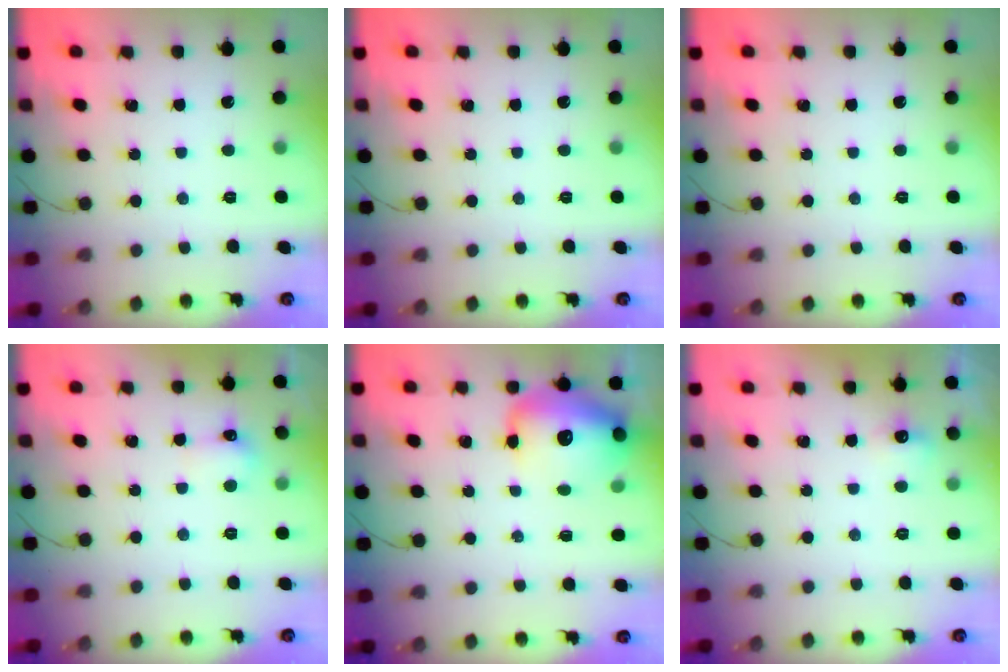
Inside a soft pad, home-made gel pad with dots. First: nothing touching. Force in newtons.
{"total": 0.0}
{"total": 0.0}
{"total": 5.5, "press": 5.3, "slide": 1.4}
{"total": 16.8, "press": 16.5, "slide": 3.2}
{"total": 7.0, "press": 4.3, "slide": 5.6}